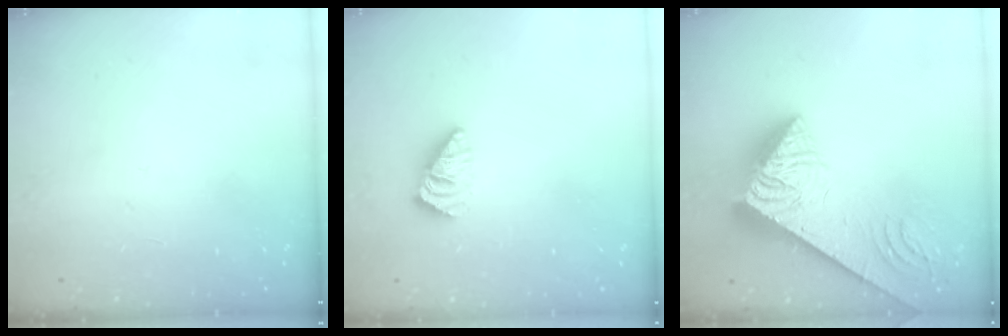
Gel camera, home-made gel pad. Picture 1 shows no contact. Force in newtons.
{"total": 1.0, "press": 1.0, "slide": 0.3}
{"total": 8.4, "press": 8.3, "slide": 1.1}